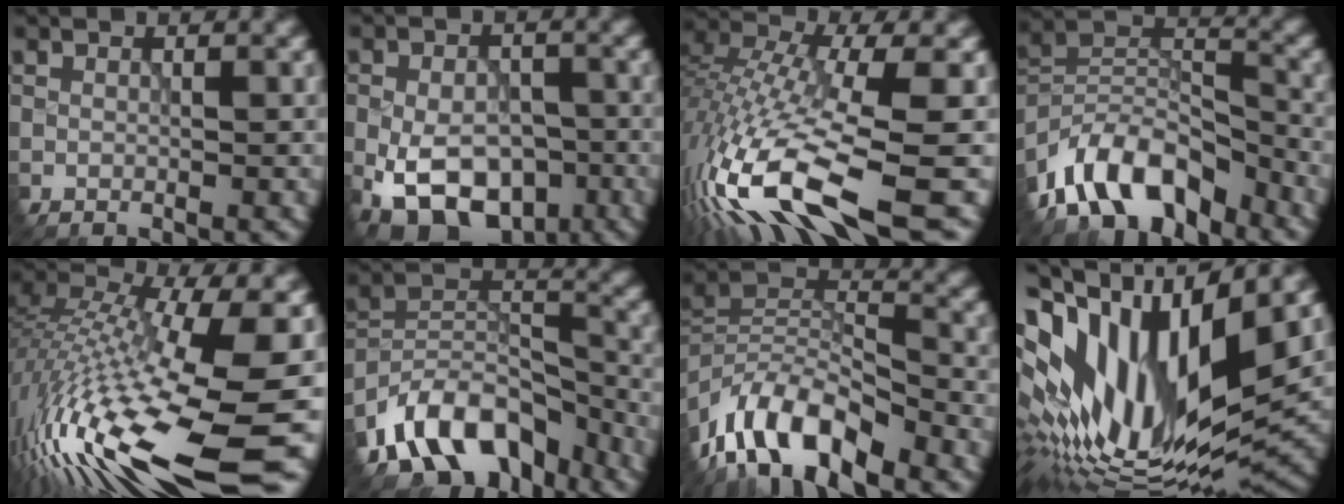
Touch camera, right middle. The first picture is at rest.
{"total": 10.7, "force": [-4.6, 6.8, 6.9], "torque": [-0.106, -0.020, -0.066]}
{"total": 15.0, "force": [-6.3, 4.5, 12.8], "torque": [-0.281, -0.005, -0.104]}
{"total": 9.4, "force": [-6.9, 4.2, 4.9], "torque": [-0.080, 0.014, -0.139]}
{"total": 16.6, "force": [-5.1, 4.8, 15.1], "torque": [-0.315, 0.008, -0.094]}
{"total": 11.2, "force": [-7.6, 6.3, 5.4], "torque": [-0.097, 0.013, -0.143]}
{"total": 9.9, "force": [-6.7, 3.6, 6.3], "torque": [-0.114, 0.013, -0.136]}
{"total": 16.5, "force": [2.0, 6.8, 14.9], "torque": [-0.288, 0.024, 0.032]}